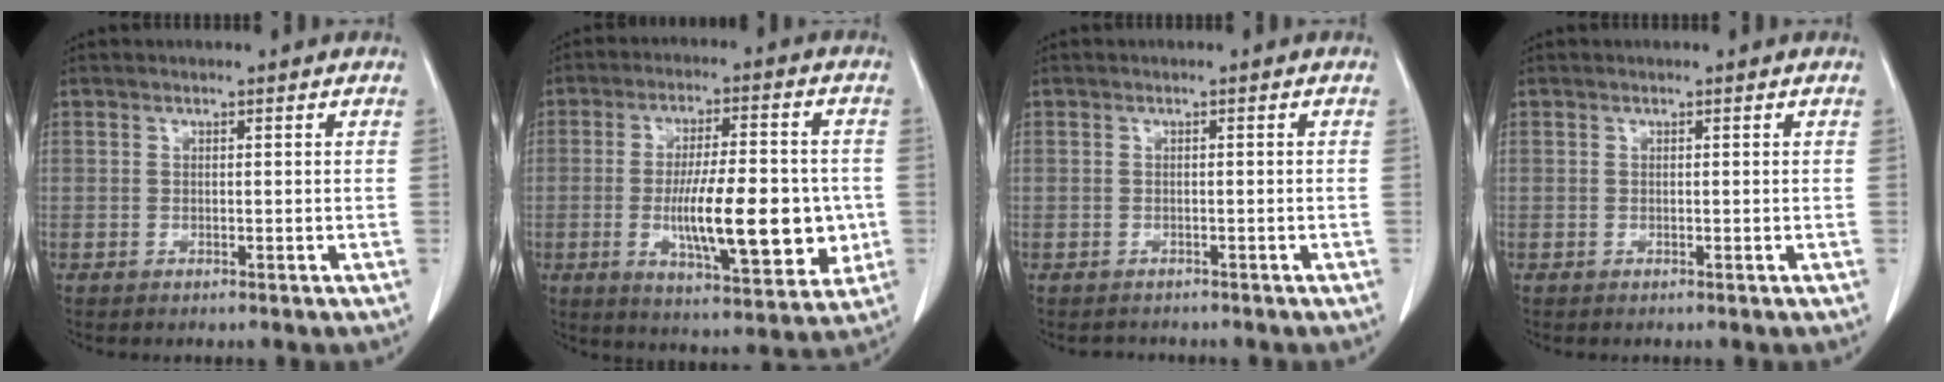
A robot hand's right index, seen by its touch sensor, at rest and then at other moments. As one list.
[{"total": 15.9, "force": [-2.1, 4.3, 15.1], "torque": [-0.243, -0.001, -0.025]}, {"total": 1.4, "force": [-1.2, 0.6, 0.0], "torque": [-0.003, -0.001, -0.018]}, {"total": 0.0}]